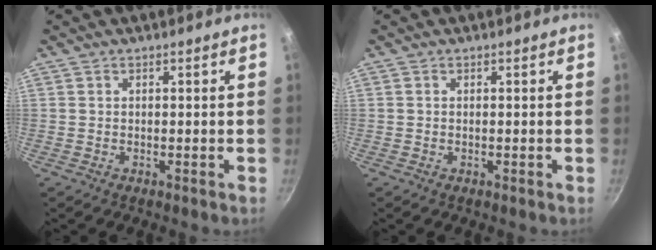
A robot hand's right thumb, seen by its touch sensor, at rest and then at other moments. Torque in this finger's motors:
{"motor_torque": [-0.74, -0.10, -0.18, -0.12, -0.03]}